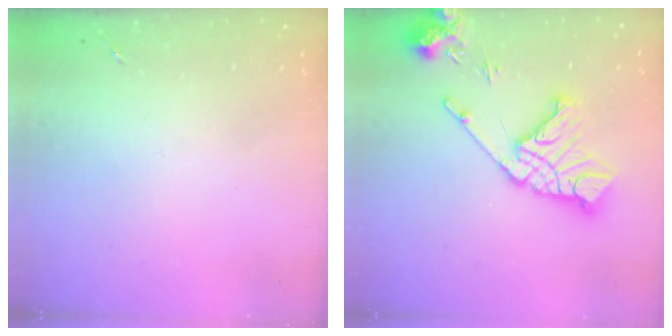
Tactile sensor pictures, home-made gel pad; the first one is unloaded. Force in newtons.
{"total": 19.0, "press": 18.8, "slide": 2.3}